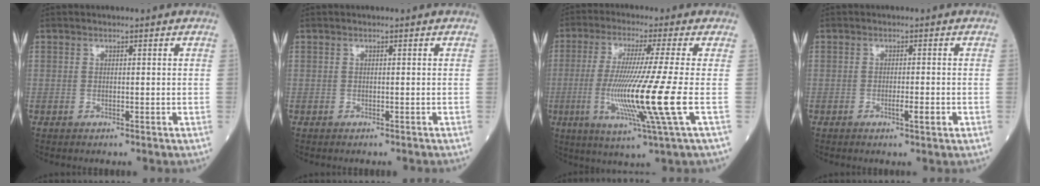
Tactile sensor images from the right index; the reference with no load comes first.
{"total": 0.8, "force": [-0.7, -0.1, 0.2], "torque": [0.000, 0.001, -0.012]}
{"total": 13.5, "force": [-2.6, -2.3, 13.0], "torque": [-0.260, -0.037, -0.052]}
{"total": 2.1, "force": [-0.8, 0.1, 2.0], "torque": [-0.031, -0.002, -0.011]}